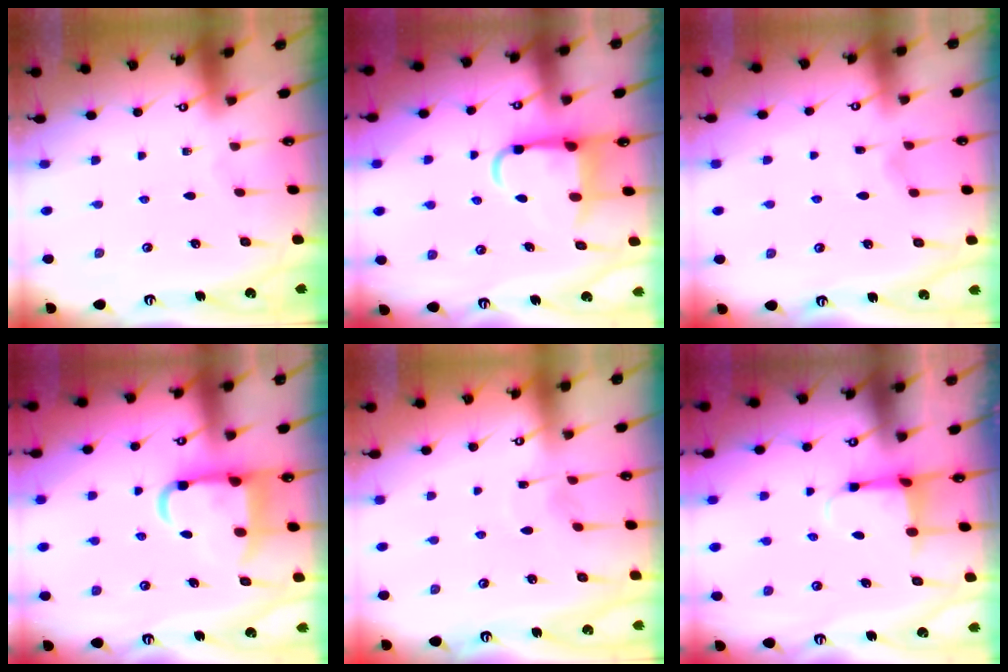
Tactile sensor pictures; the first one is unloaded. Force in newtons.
{"total": 7.4, "press": 7.2, "slide": 1.4}
{"total": 3.4, "press": 3.3, "slide": 0.4}
{"total": 12.0, "press": 11.9, "slide": 1.6}
{"total": 2.3, "press": 2.3, "slide": 0.3}
{"total": 4.0, "press": 3.8, "slide": 1.2}